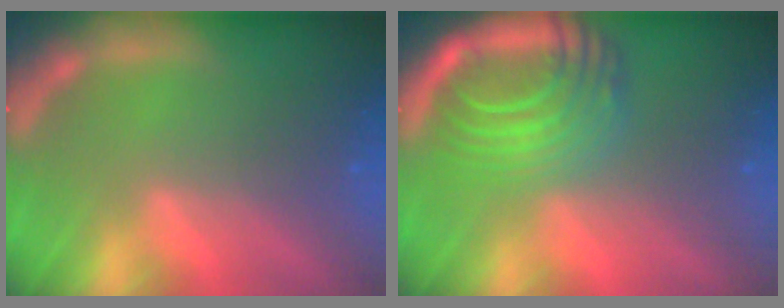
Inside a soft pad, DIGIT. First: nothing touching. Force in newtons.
{"total": 10.1}